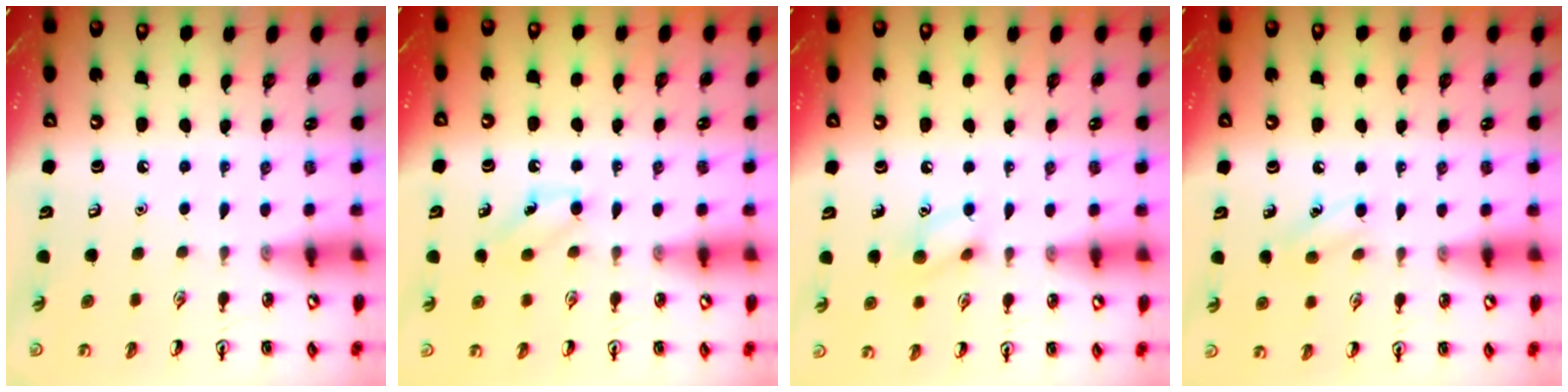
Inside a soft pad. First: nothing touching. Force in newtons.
{"total": 4.9, "press": 4.7, "slide": 1.3}
{"total": 7.9, "press": 7.8, "slide": 1.1}
{"total": 7.6, "press": 7.3, "slide": 2.1}